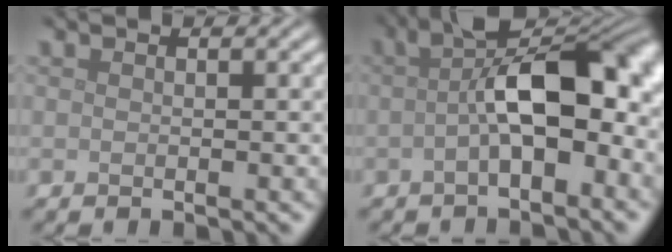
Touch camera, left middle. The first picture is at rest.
{"total": 9.8, "force": [0.2, 4.3, 8.8], "torque": [-0.134, 0.019, -0.002]}